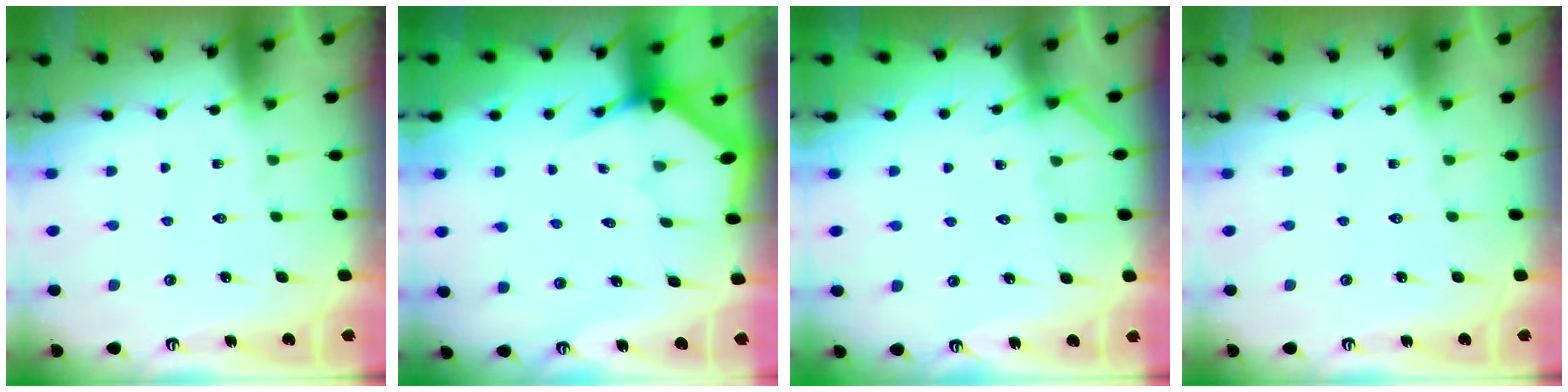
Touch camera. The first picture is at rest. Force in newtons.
{"total": 3.3, "press": 3.3, "slide": 0.1}
{"total": 3.0, "press": 3.0, "slide": 0.3}
{"total": 0.0}